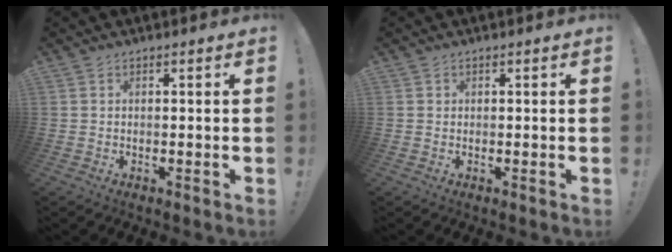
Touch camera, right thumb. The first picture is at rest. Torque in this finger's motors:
{"motor_torque": [-0.05, -0.27, 0.02, -0.21, -0.01]}